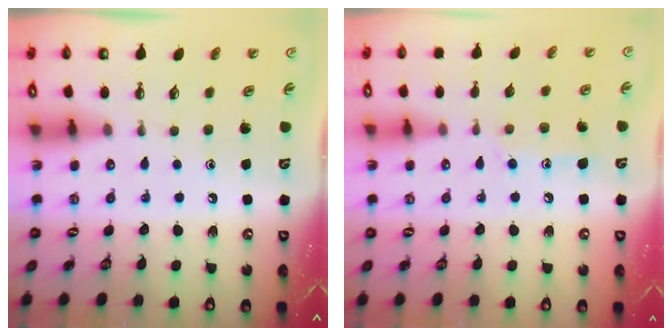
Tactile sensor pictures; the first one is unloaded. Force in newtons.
{"total": 9.6, "press": 9.6, "slide": 0.6}